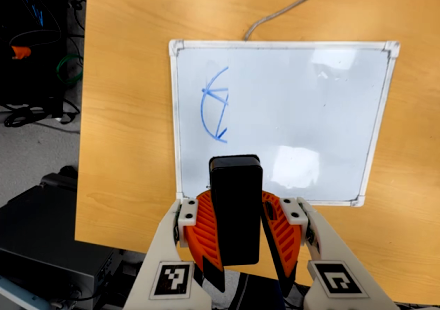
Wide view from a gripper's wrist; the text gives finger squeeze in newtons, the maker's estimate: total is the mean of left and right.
{"total": 10.0, "left": 10.5, "right": 9.5}